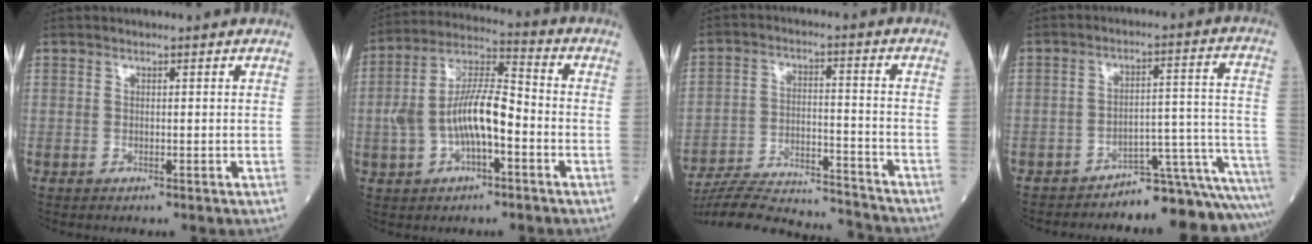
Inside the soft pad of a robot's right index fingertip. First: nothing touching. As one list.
[{"total": 11.5, "force": [-2.2, 4.0, 10.6], "torque": [-0.218, 0.026, -0.038]}, {"total": 18.8, "force": [-18.1, 1.9, 4.9], "torque": [-0.110, 0.003, -0.276]}, {"total": 14.7, "force": [-14.5, -0.6, 2.3], "torque": [0.021, 0.050, -0.186]}]